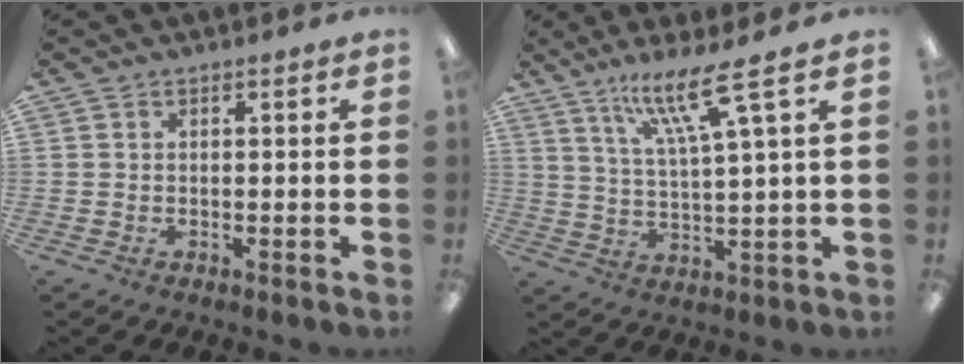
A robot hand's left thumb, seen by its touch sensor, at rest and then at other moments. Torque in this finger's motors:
{"motor_torque": [1.35, 0.29, 0.92, -0.70, 0.09]}